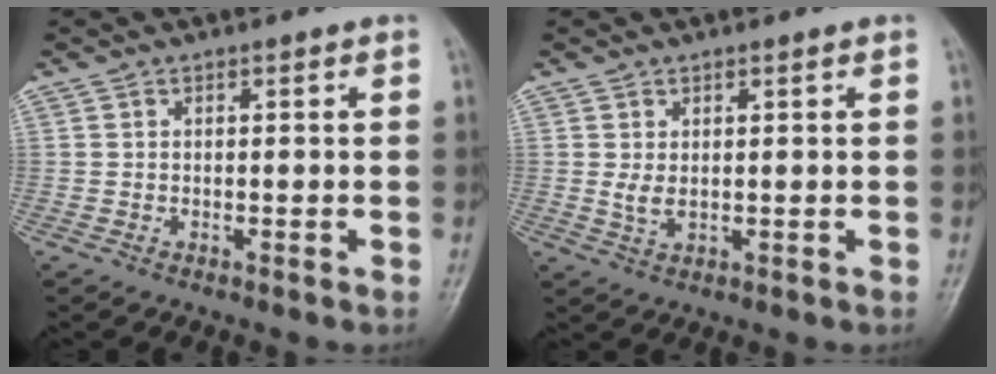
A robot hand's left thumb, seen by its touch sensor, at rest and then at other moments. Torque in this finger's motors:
{"motor_torque": [-0.14, -0.22, 0.19, -0.15, 0.10]}